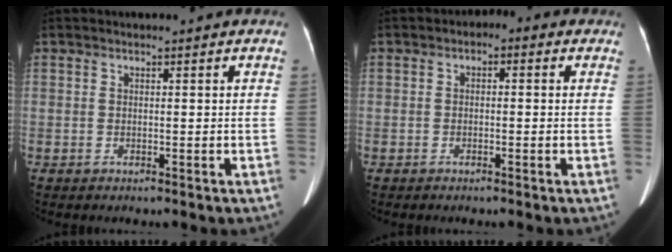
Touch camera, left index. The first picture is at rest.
{"total": 2.4, "force": [-0.3, 1.7, 1.7], "torque": [-0.019, 0.019, -0.014]}